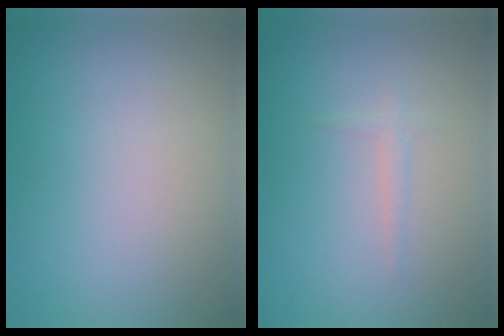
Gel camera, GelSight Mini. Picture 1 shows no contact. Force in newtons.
{"total": 0.9, "press": 0.9, "slide": 0.1}